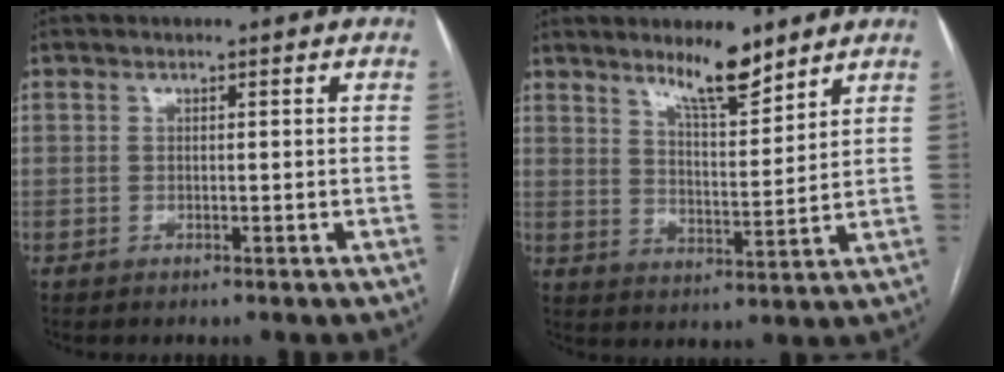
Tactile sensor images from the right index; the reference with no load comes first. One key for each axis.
{"total": 7.7, "fx": 6.1, "fy": 1.6, "fz": 4.4, "tx": -0.077, "ty": -0.009, "tz": 0.107}